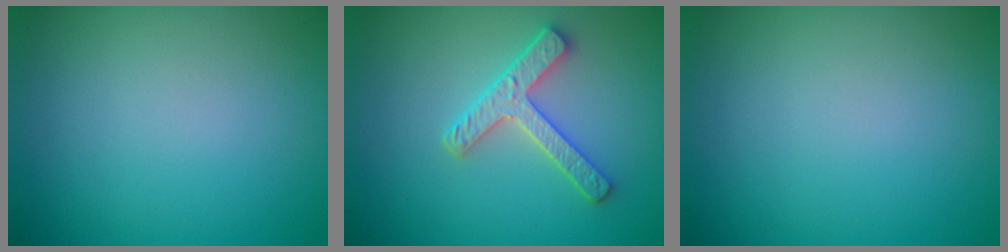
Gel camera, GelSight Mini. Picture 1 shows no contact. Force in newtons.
{"total": 3.1, "press": 2.9, "slide": 1.1}
{"total": 0.0}